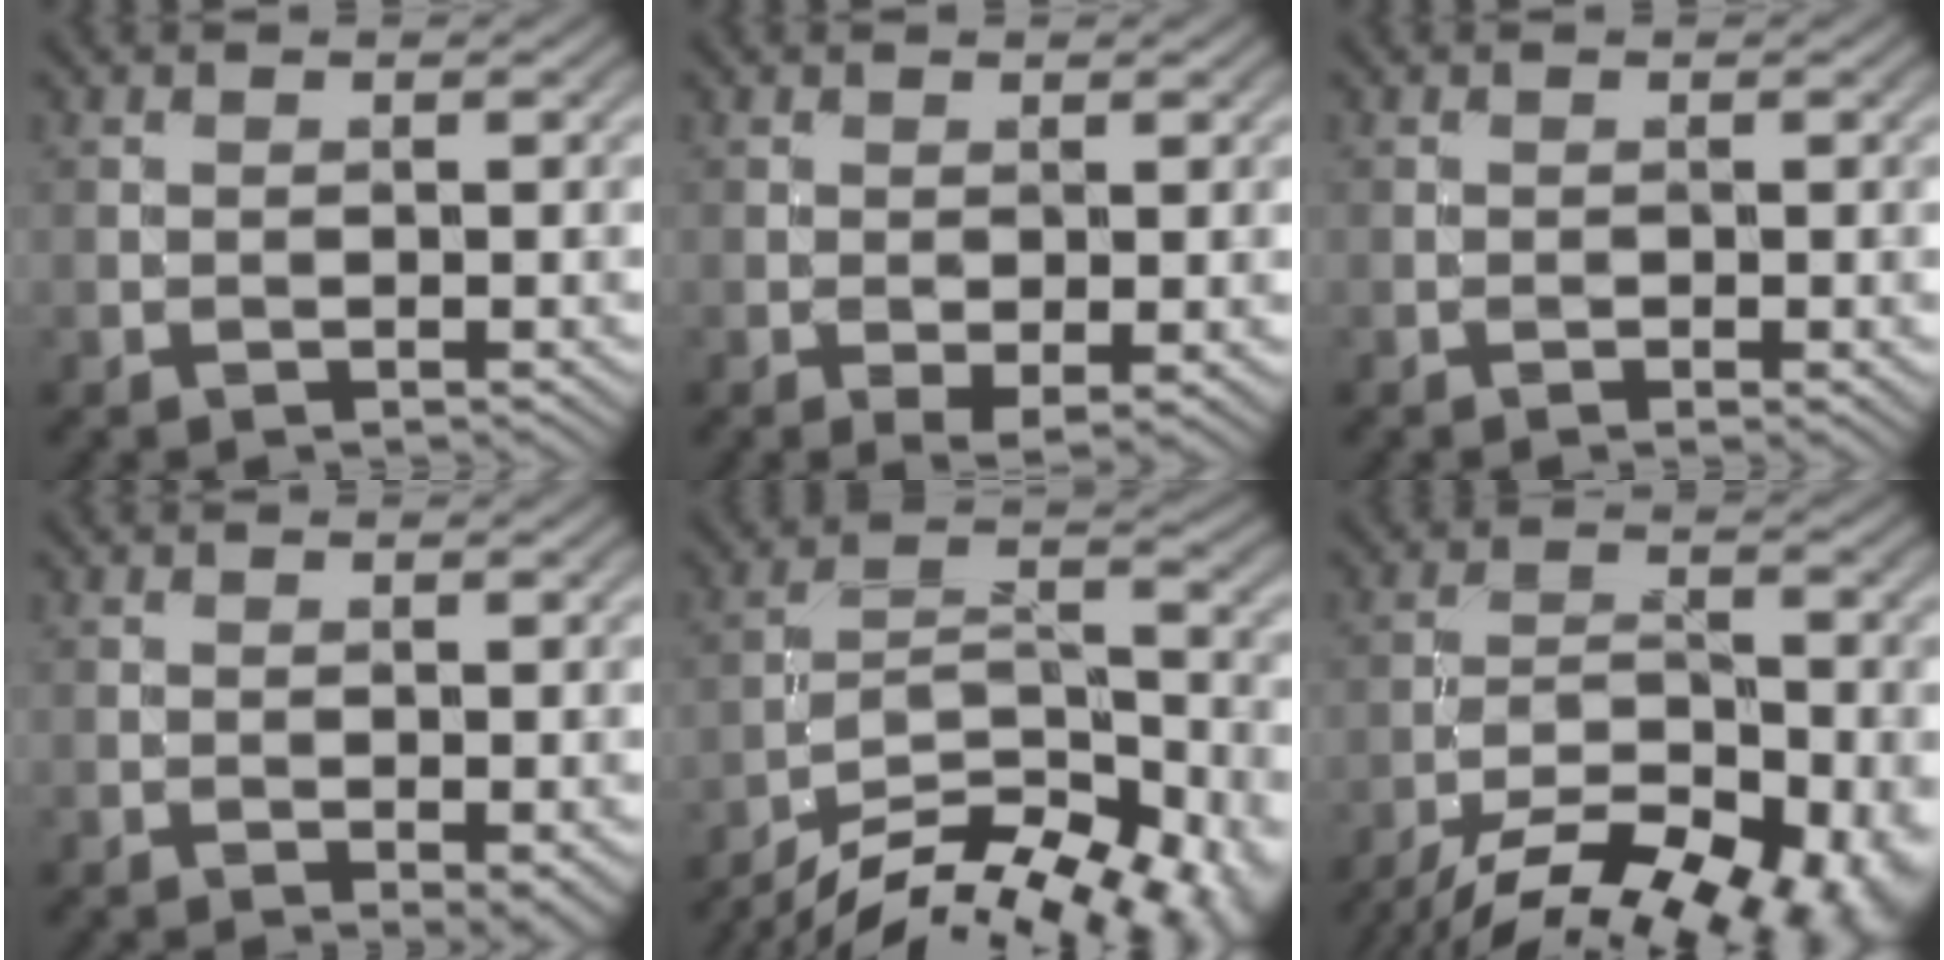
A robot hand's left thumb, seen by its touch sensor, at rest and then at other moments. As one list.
[{"total": 3.1, "force": [-1.0, 1.1, 2.8], "torque": [-0.043, -0.005, -0.011]}, {"total": 1.5, "force": [-0.6, 0.4, 1.3], "torque": [-0.024, 0.000, -0.012]}, {"total": 2.1, "force": [-0.8, 0.8, 1.7], "torque": [-0.025, -0.001, -0.011]}, {"total": 15.9, "force": [-12.8, 5.3, 7.9], "torque": [-0.142, -0.019, -0.188]}, {"total": 14.7, "force": [-10.3, 5.3, 9.0], "torque": [-0.163, -0.027, -0.156]}]